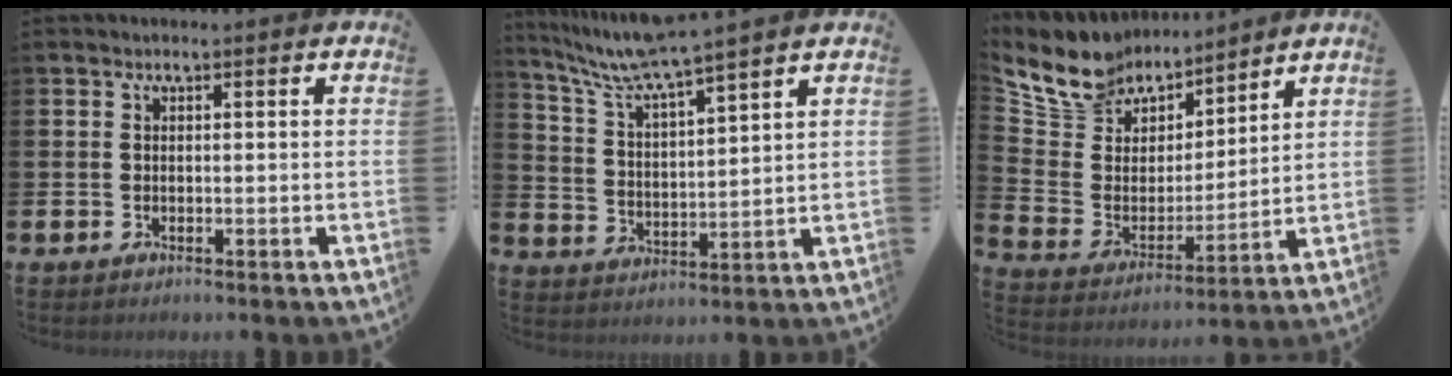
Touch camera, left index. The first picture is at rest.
{"total": 7.3, "force": [6.7, -0.5, 2.8], "torque": [-0.077, -0.039, 0.114]}
{"total": 9.6, "force": [8.7, 4.0, 0.0], "torque": [-0.060, -0.074, 0.162]}